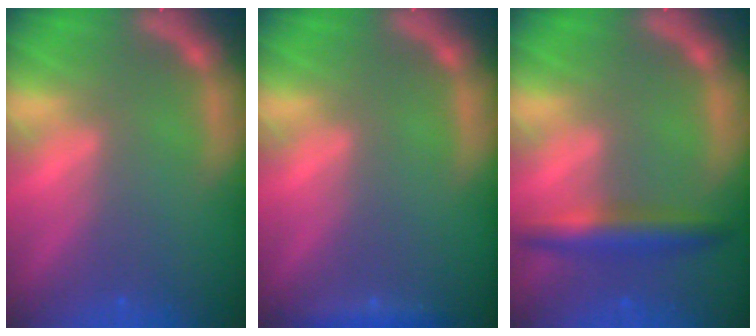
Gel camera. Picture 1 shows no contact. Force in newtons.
{"total": 1.4}
{"total": 4.0}